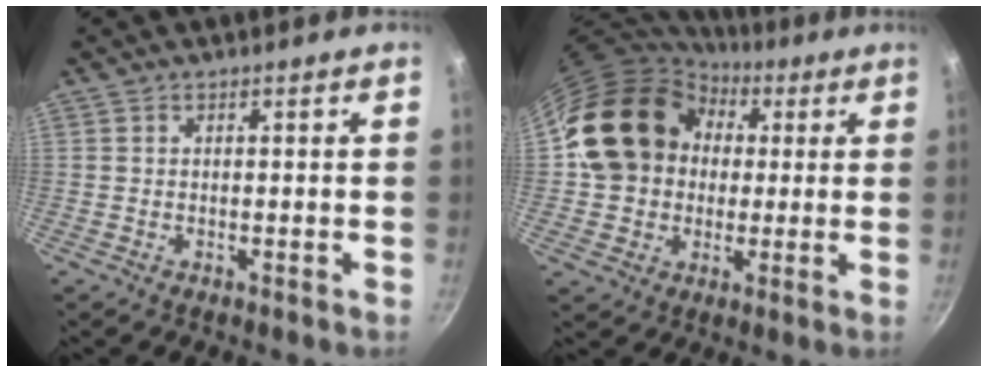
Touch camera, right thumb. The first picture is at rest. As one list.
[{"total": 18.7, "force": [3.6, 15.6, 9.7], "torque": [-0.153, 0.038, 0.060]}]